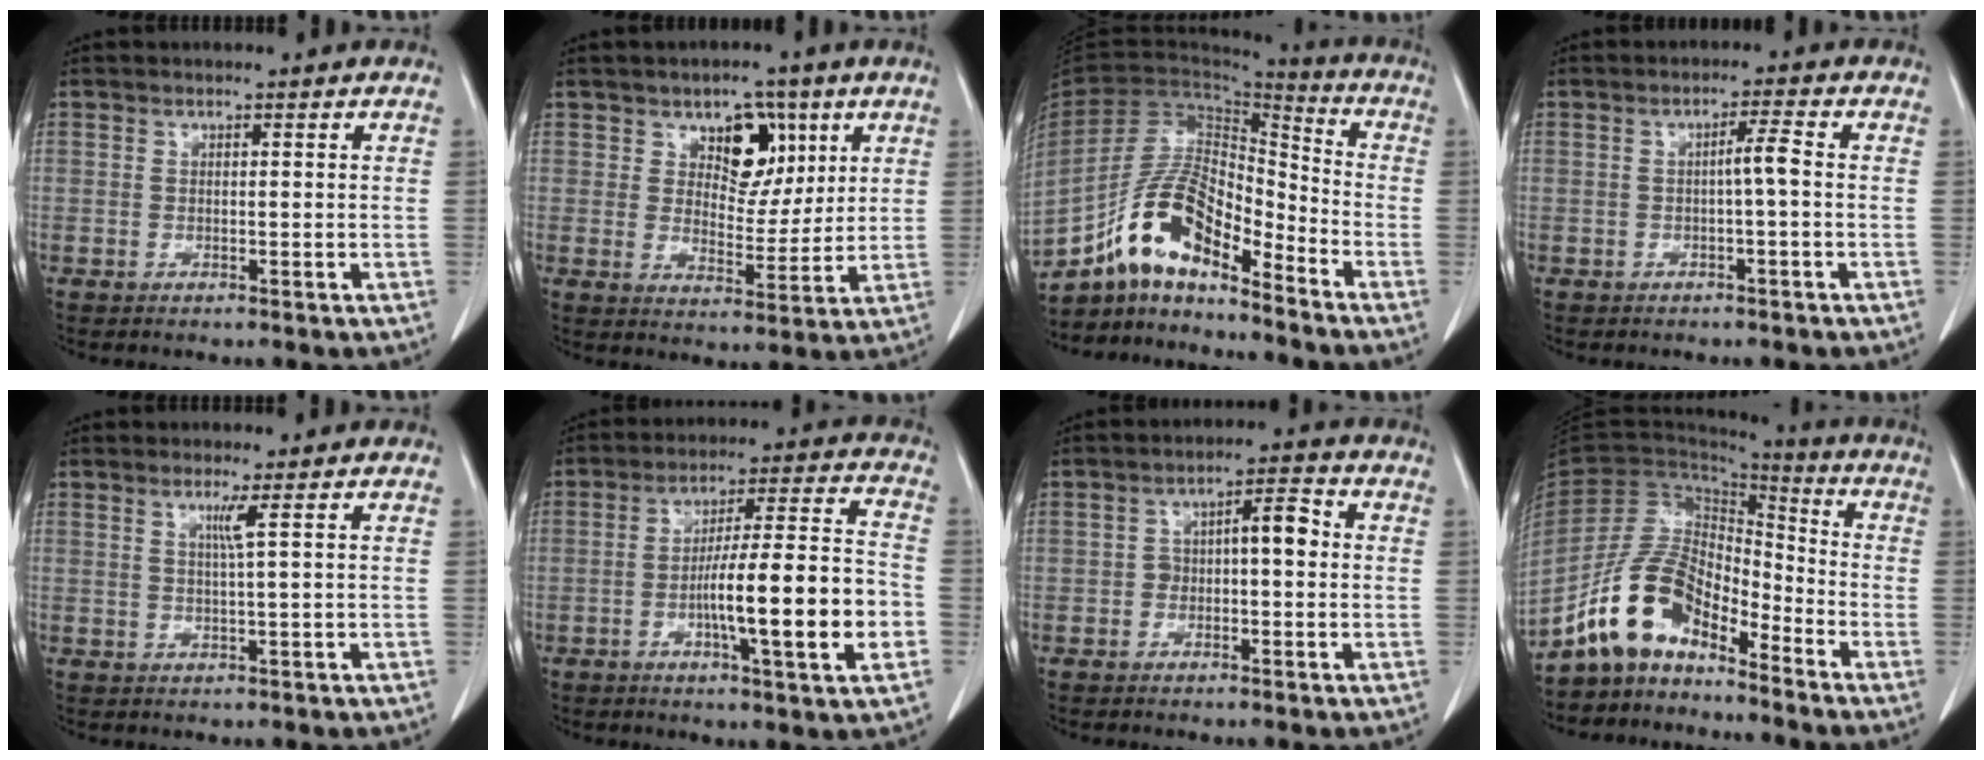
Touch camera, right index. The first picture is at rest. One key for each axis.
{"total": 7.7, "fx": 3.7, "fy": 4.8, "fz": 4.9, "tx": -0.065, "ty": 0.008, "tz": 0.062}
{"total": 12.8, "fx": -9.4, "fy": 3.7, "fz": 7.8, "tx": -0.154, "ty": 0.027, "tz": -0.170}
{"total": 2.5, "fx": -0.4, "fy": -0.2, "fz": 2.5, "tx": -0.042, "ty": 0.004, "tz": -0.005}
{"total": 1.9, "fx": 0.8, "fy": -0.8, "fz": 1.6, "tx": -0.034, "ty": -0.006, "tz": 0.017}
{"total": 15.5, "fx": -4.1, "fy": 0.6, "fz": 15.0, "tx": -0.243, "ty": 0.007, "tz": -0.062}
{"total": 4.8, "fx": -0.1, "fy": 1.7, "fz": 4.4, "tx": -0.070, "ty": 0.033, "tz": 0.000}
{"total": 10.4, "fx": -8.1, "fy": 4.3, "fz": 5.0, "tx": -0.107, "ty": 0.035, "tz": -0.153}